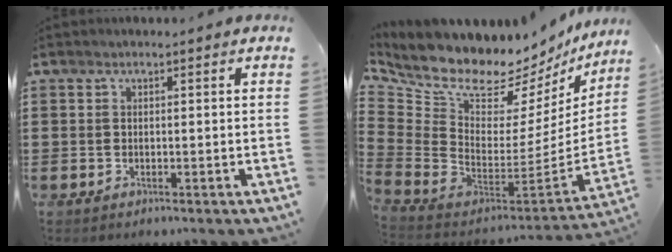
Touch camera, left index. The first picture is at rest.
{"total": 9.1, "force": [8.4, 2.5, 2.7], "torque": [-0.105, -0.089, 0.145]}